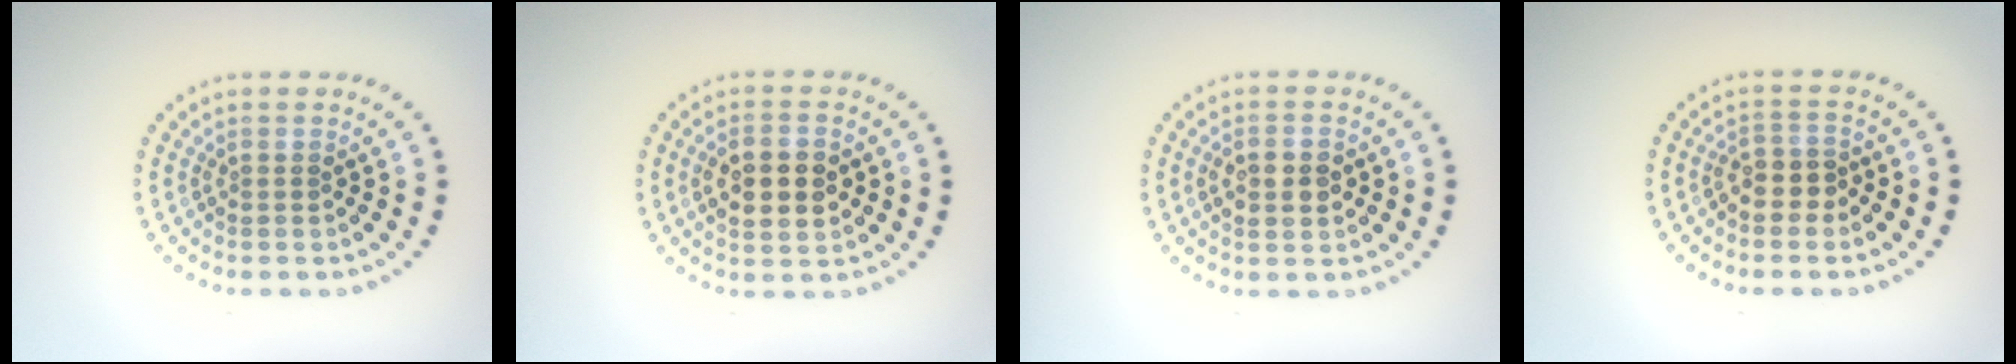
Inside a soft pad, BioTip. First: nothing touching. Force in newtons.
{"total": 3.8, "press": 3.8, "slide": 0.2}
{"total": 3.2, "press": 3.2, "slide": 0.5}
{"total": 2.4, "press": 2.1, "slide": 1.1}